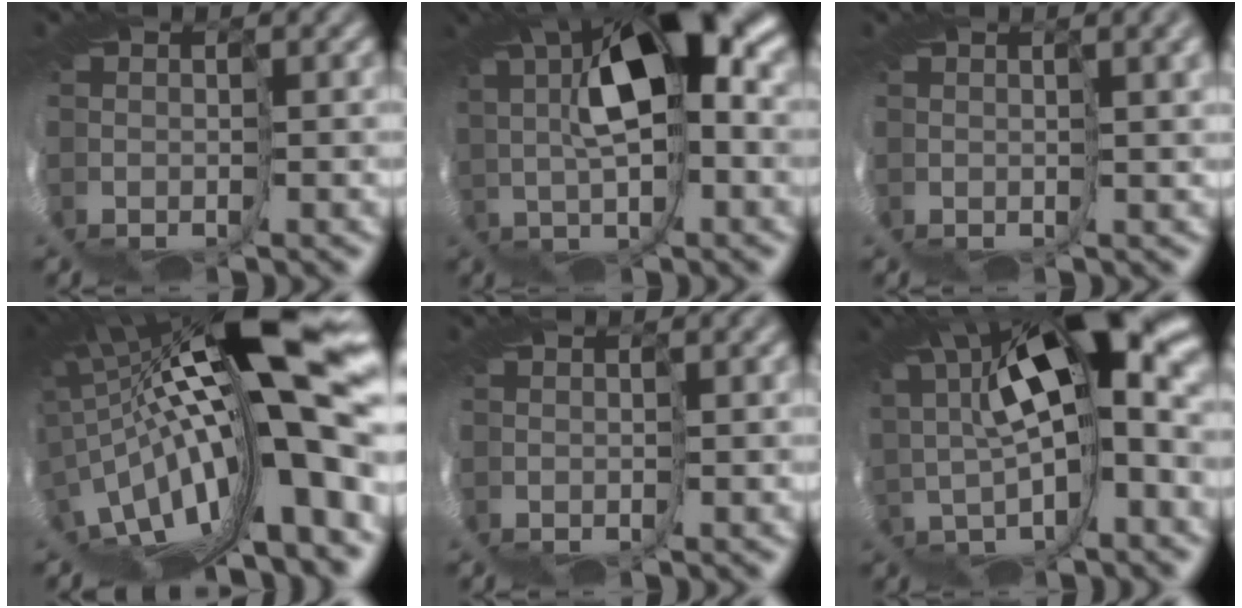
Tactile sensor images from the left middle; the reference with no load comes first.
{"total": 8.1, "force": [5.1, -0.3, 6.3], "torque": [-0.108, 0.024, 0.073]}
{"total": 5.0, "force": [2.5, 1.0, 4.2], "torque": [-0.077, 0.000, 0.062]}
{"total": 14.9, "force": [3.9, 2.3, 14.1], "torque": [-0.224, 0.002, 0.060]}
{"total": 0.6, "force": [0.0, -0.1, 0.6], "torque": [-0.010, 0.003, 0.008]}
{"total": 10.2, "force": [5.5, 0.3, 8.5], "torque": [-0.152, 0.021, 0.084]}